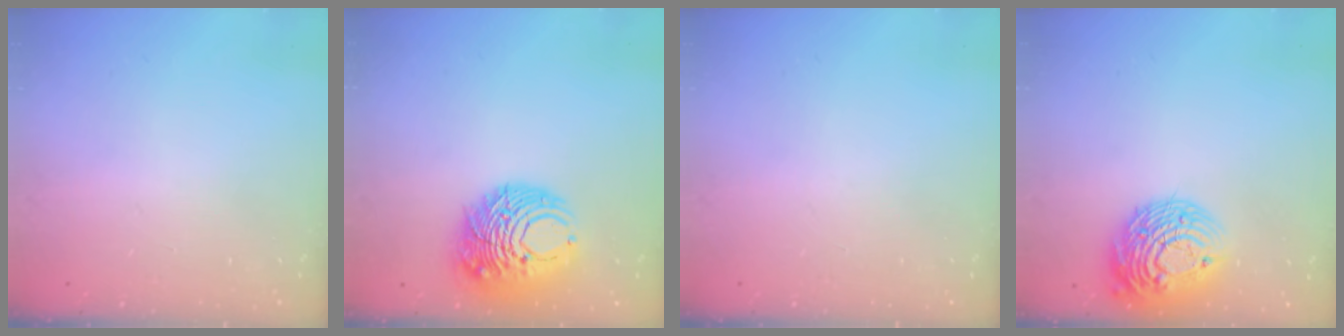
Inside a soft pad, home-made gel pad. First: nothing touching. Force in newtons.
{"total": 14.3, "press": 14.2, "slide": 0.5}
{"total": 0.0}
{"total": 14.3, "press": 14.2, "slide": 1.2}